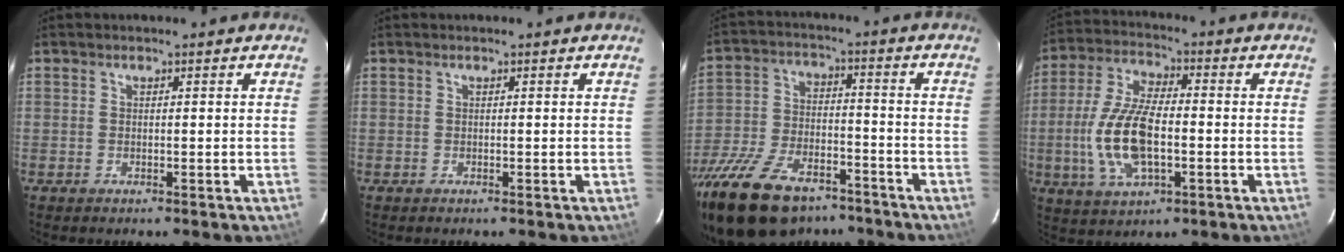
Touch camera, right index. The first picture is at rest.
{"total": 0.0}
{"total": 23.0, "force": [-16.8, 10.4, 11.7], "torque": [-0.254, -0.023, -0.275]}
{"total": 13.9, "force": [-2.5, 6.1, 12.2], "torque": [-0.262, 0.000, -0.045]}